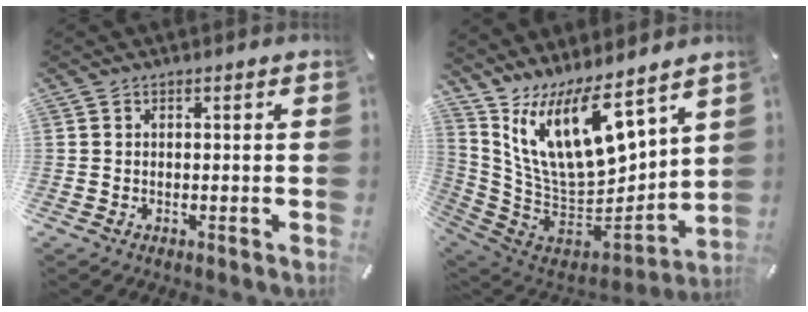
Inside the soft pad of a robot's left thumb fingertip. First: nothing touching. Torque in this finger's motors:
{"motor_torque": [2.76, 2.25, 1.36, -1.41, 0.64]}